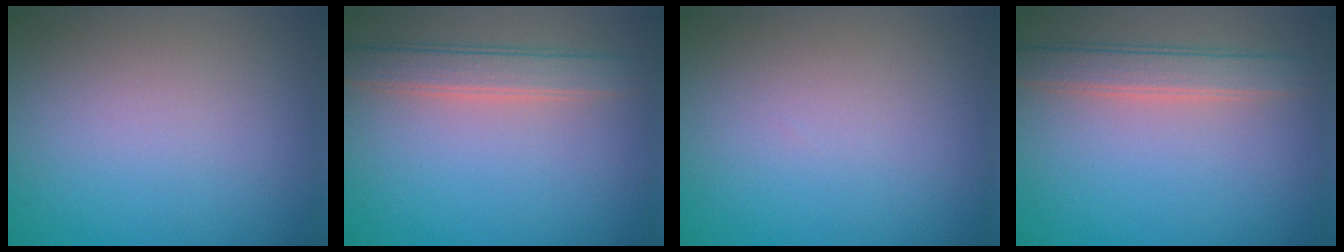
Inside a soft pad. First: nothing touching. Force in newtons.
{"total": 3.1, "press": 3.1, "slide": 0.3}
{"total": 0.0}
{"total": 3.1, "press": 3.1, "slide": 0.3}